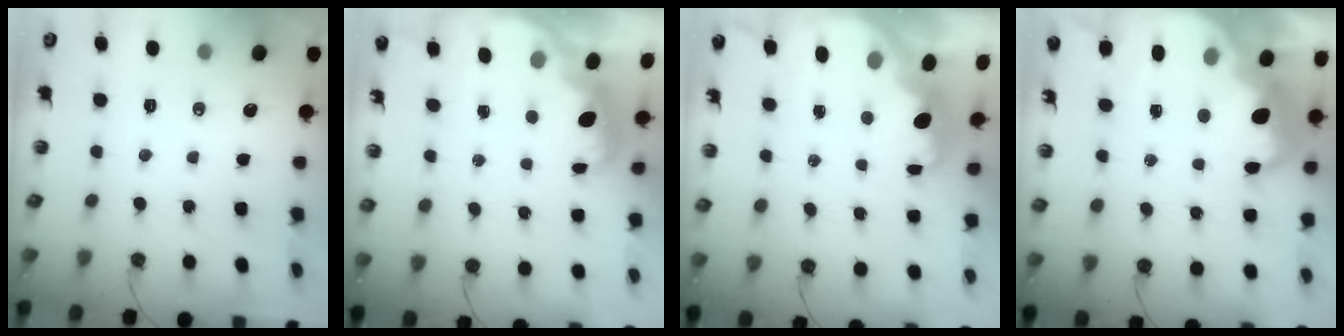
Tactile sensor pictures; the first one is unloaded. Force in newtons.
{"total": 2.7, "press": 2.6, "slide": 0.6}
{"total": 2.5, "press": 2.4, "slide": 0.7}
{"total": 10.2, "press": 10.2, "slide": 0.8}